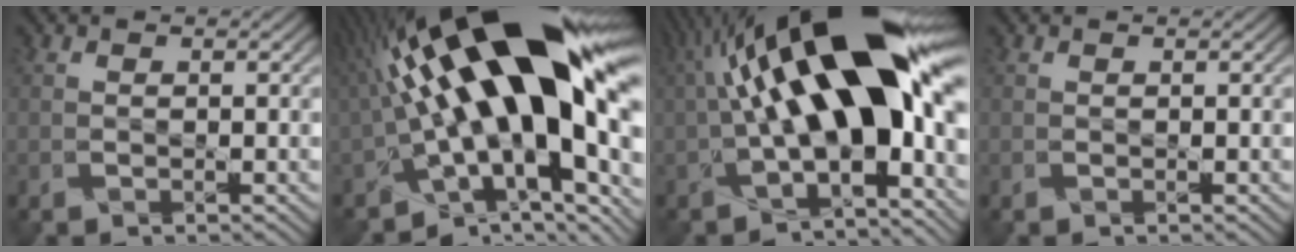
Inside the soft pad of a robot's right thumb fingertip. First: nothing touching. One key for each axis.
{"total": 20.1, "fx": 2.2, "fy": 7.8, "fz": 18.4, "tx": -0.271, "ty": 0.021, "tz": 0.018}
{"total": 17.7, "fx": 2.3, "fy": 6.2, "fz": 16.4, "tx": -0.249, "ty": 0.042, "tz": 0.024}
{"total": 0.0}